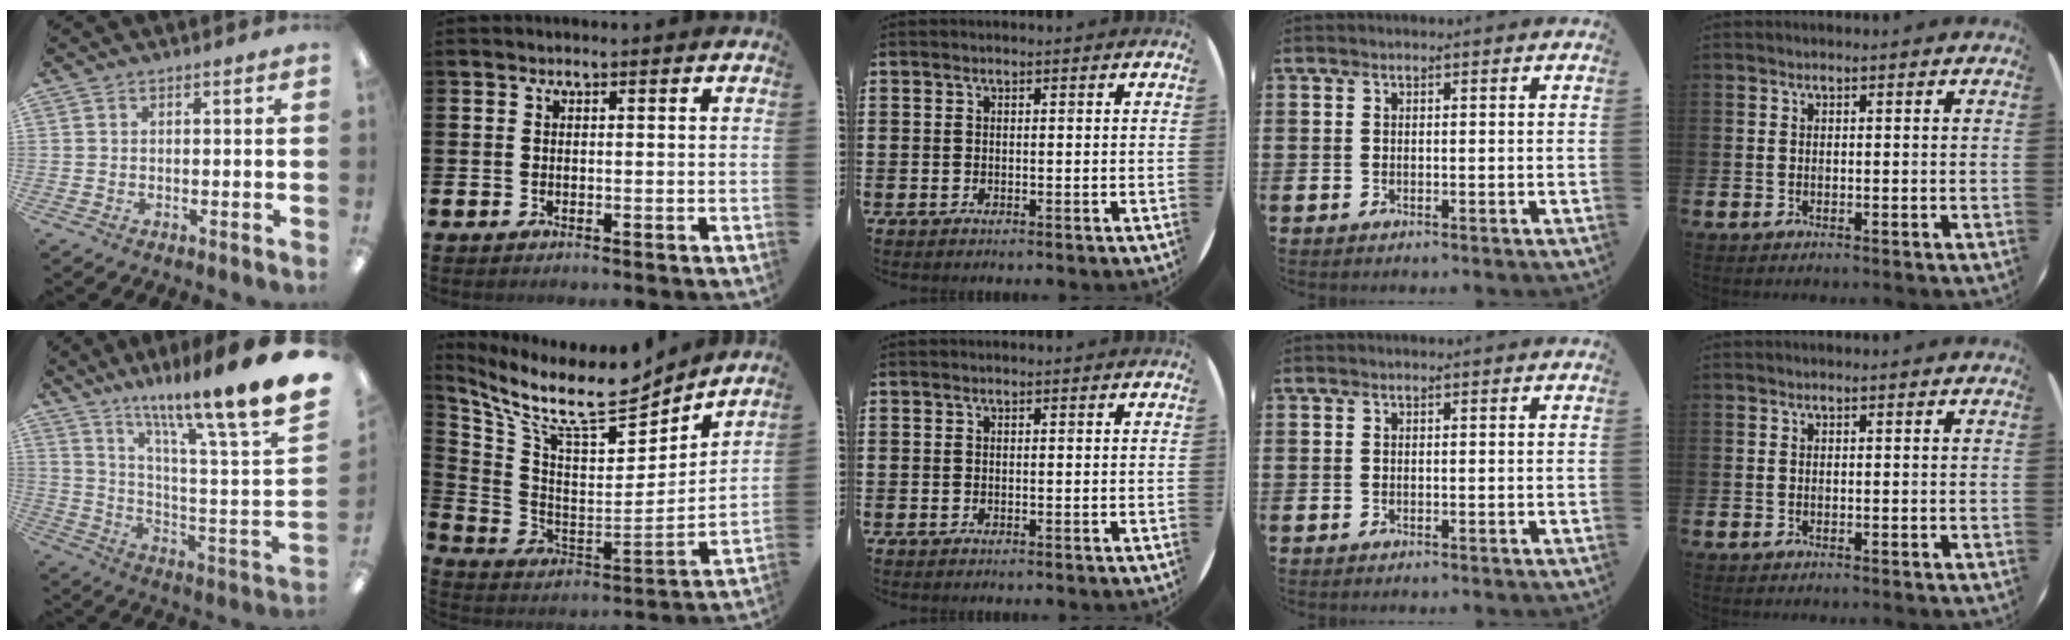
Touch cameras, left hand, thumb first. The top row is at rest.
{"thumb": {"total": 16.0, "force": [12.8, -1.1, 9.5], "torque": [-0.145, -0.113, 0.188]}, "index": {"total": 11.9, "force": [9.8, 2.9, 6.2], "torque": [-0.148, -0.070, 0.164]}}